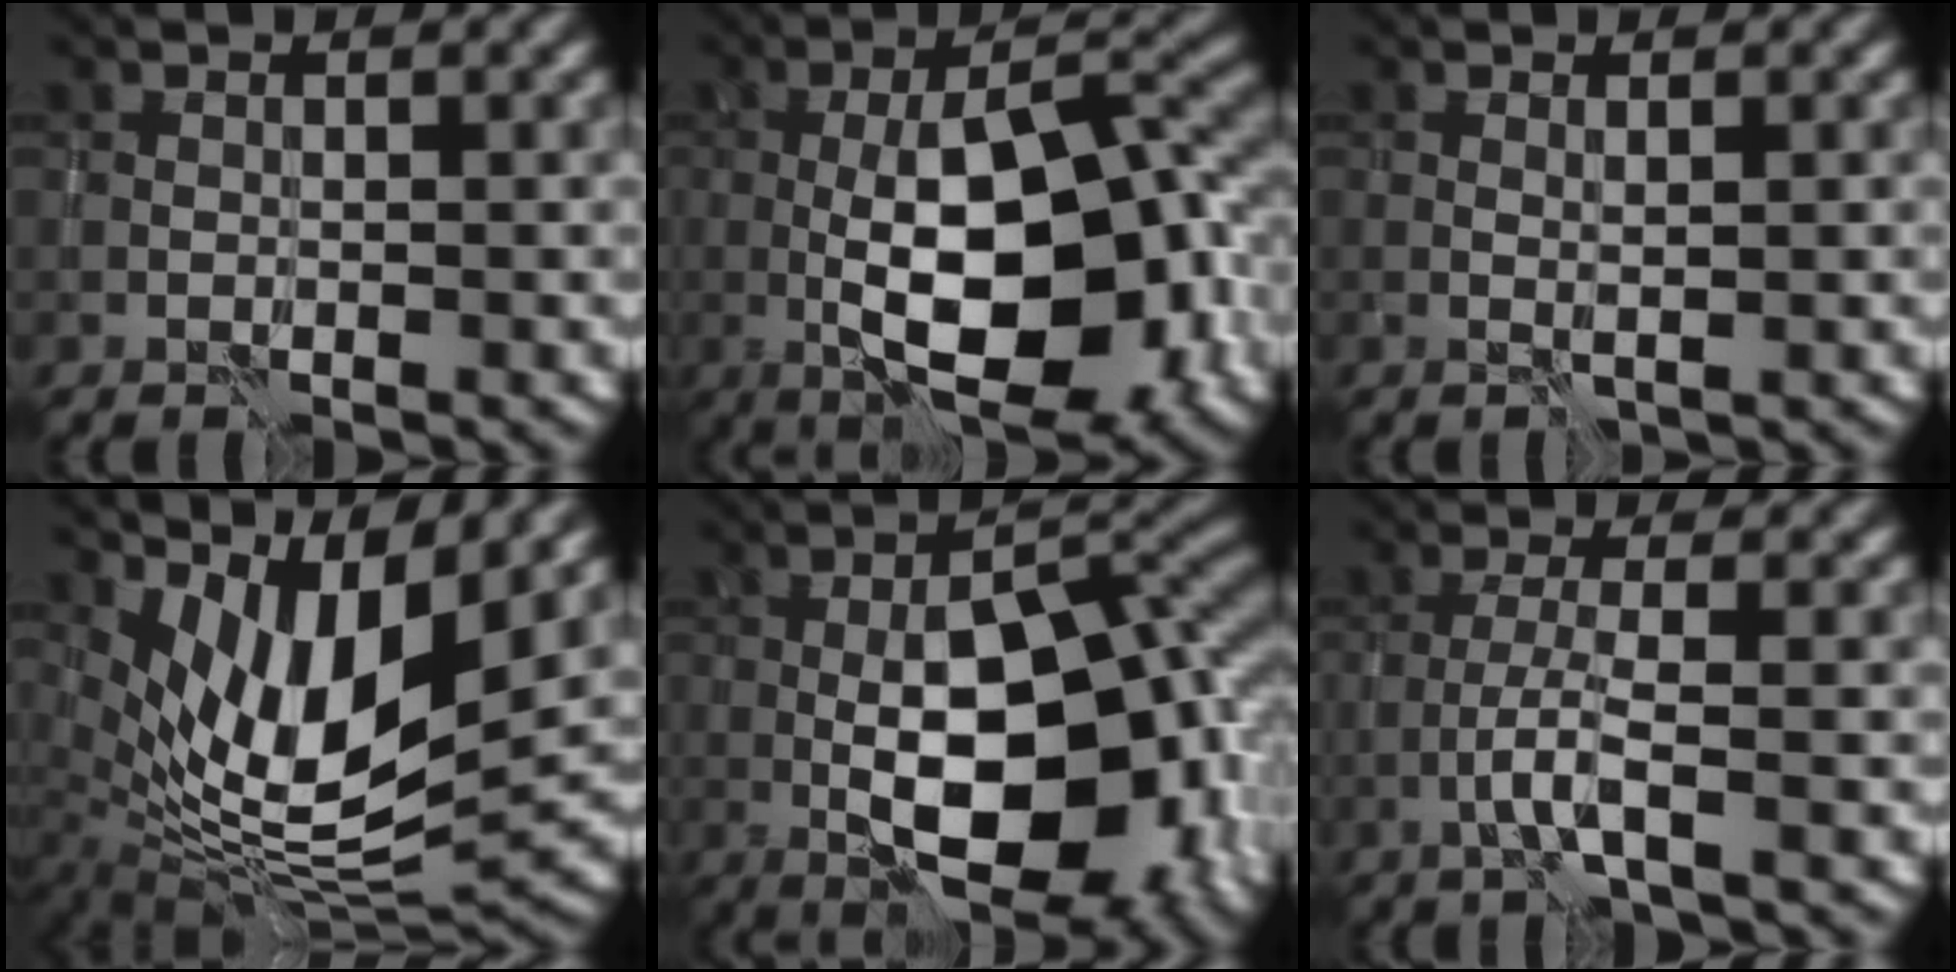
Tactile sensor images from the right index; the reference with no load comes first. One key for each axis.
{"total": 12.5, "fx": -3.1, "fy": 4.6, "fz": 11.2, "tx": -0.171, "ty": 0.008, "tz": -0.054}
{"total": 0.7, "fx": 0.3, "fy": -0.3, "fz": 0.6, "tx": -0.012, "ty": 0.001, "tz": 0.004}
{"total": 10.1, "fx": 3.9, "fy": 3.6, "fz": 8.6, "tx": -0.163, "ty": -0.011, "tz": 0.081}
{"total": 13.4, "fx": -3.5, "fy": 6.1, "fz": 11.4, "tx": -0.158, "ty": 0.009, "tz": -0.068}
{"total": 2.4, "fx": -1.2, "fy": -0.3, "fz": 2.0, "tx": -0.045, "ty": 0.010, "tz": -0.031}